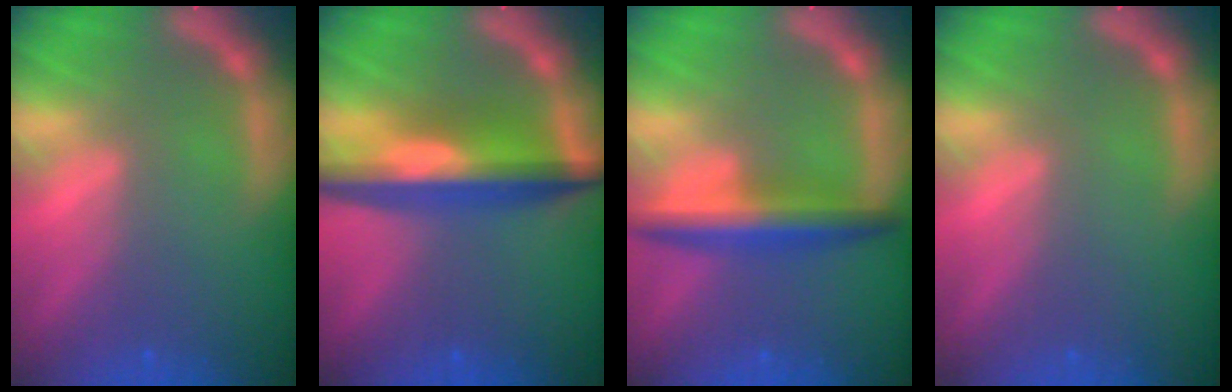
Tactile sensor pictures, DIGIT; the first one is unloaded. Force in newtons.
{"total": 8.1}
{"total": 5.0}
{"total": 0.0}